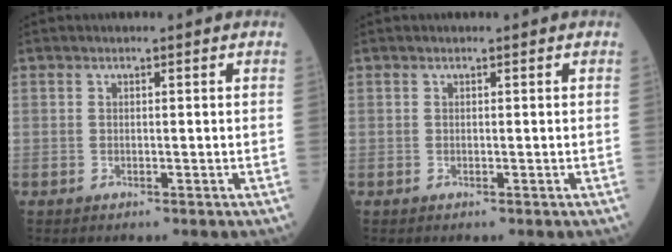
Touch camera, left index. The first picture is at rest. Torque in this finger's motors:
{"motor_torque": [-0.37, 0.56, 0.00, 0.00]}